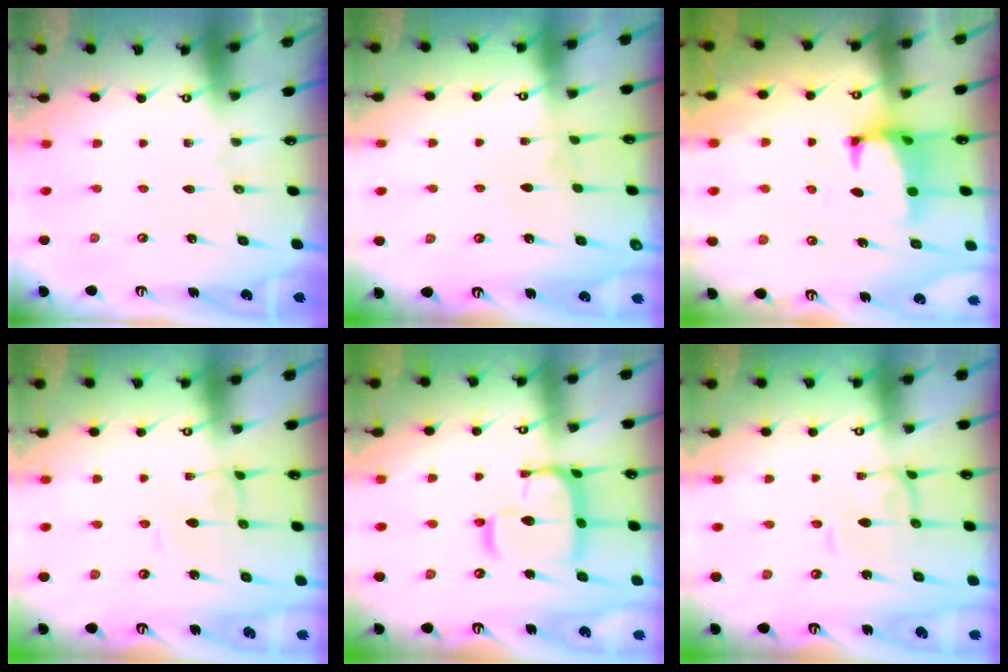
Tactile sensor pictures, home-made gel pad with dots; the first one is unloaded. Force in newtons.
{"total": 2.7, "press": 2.6, "slide": 0.2}
{"total": 1.0, "press": 0.2, "slide": 1.0}
{"total": 1.7, "press": 1.7, "slide": 0.1}
{"total": 12.0, "press": 11.9, "slide": 1.4}
{"total": 1.6, "press": 1.5, "slide": 0.1}